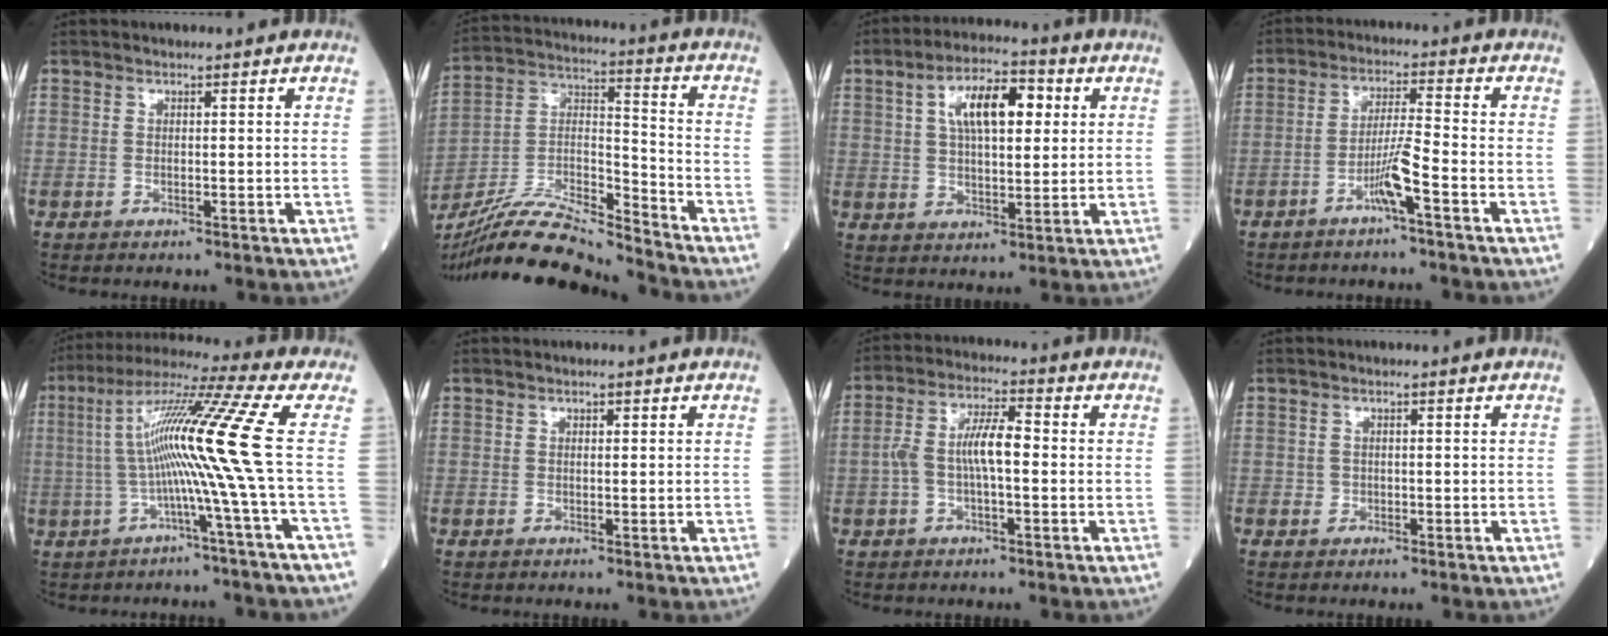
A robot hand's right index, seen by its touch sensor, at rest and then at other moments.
{"total": 16.3, "force": [-15.4, -0.2, 5.3], "torque": [-0.100, 0.020, -0.286]}
{"total": 10.4, "force": [3.2, 4.1, 9.0], "torque": [-0.159, 0.025, 0.053]}
{"total": 5.2, "force": [-2.8, -0.7, 4.3], "torque": [-0.086, 0.006, -0.055]}
{"total": 13.2, "force": [-0.2, -3.2, 12.9], "torque": [-0.233, 0.026, -0.009]}
{"total": 0.6, "force": [0.4, 0.4, 0.4], "torque": [-0.004, 0.001, 0.004]}
{"total": 7.0, "force": [-0.5, 2.1, 6.7], "torque": [-0.138, 0.024, -0.011]}
{"total": 0.6, "force": [-0.2, 0.6, 0.1], "torque": [0.000, 0.003, -0.004]}